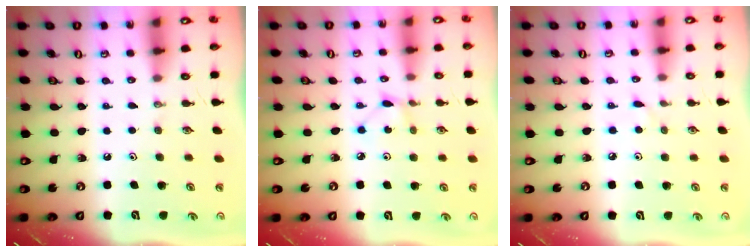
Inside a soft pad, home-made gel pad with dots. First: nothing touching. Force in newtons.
{"total": 2.1, "press": 2.0, "slide": 0.3}
{"total": 2.6, "press": 2.6, "slide": 0.3}